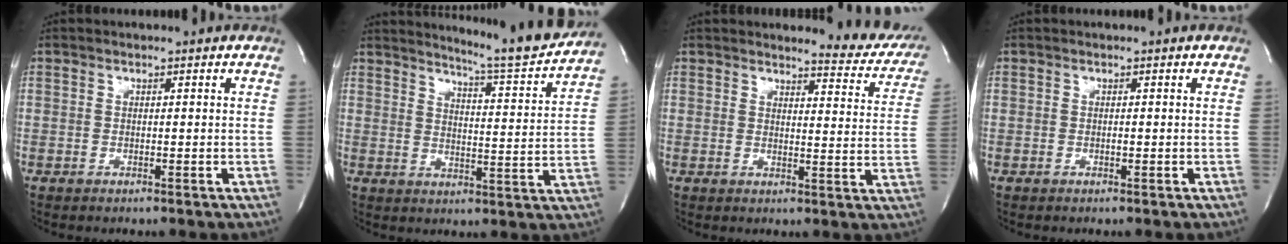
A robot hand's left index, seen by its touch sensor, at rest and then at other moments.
{"total": 13.7, "force": [13.0, -1.1, 3.9], "torque": [-0.067, -0.052, 0.167]}
{"total": 9.5, "force": [9.2, 1.6, 2.0], "torque": [-0.003, -0.046, 0.081]}
{"total": 0.0}